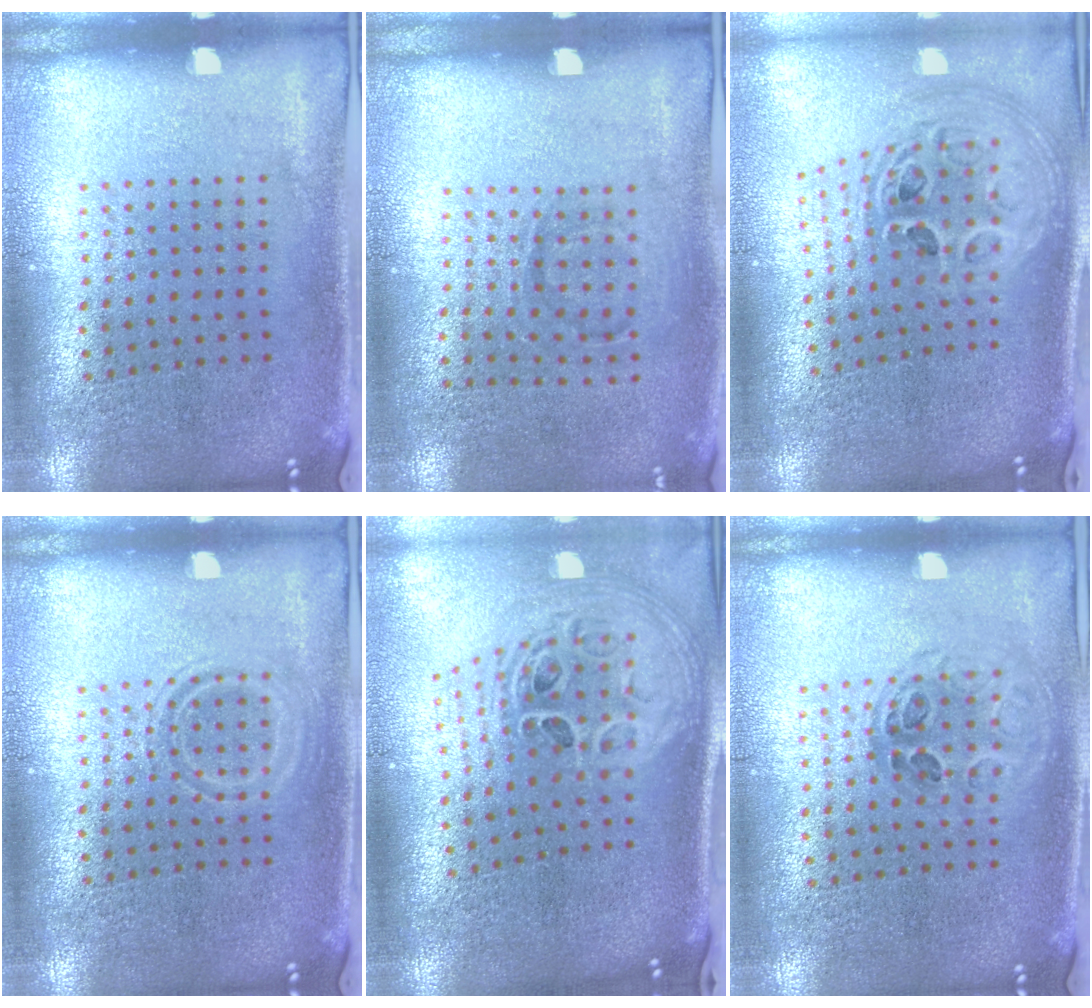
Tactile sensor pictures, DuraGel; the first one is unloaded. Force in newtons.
{"total": 1.0, "press": 0.7, "slide": 0.7}
{"total": 2.6, "press": 1.9, "slide": 1.8}
{"total": 1.5, "press": 1.5, "slide": 0.3}
{"total": 2.6, "press": 1.9, "slide": 1.8}
{"total": 0.9, "press": 0.9, "slide": 0.2}